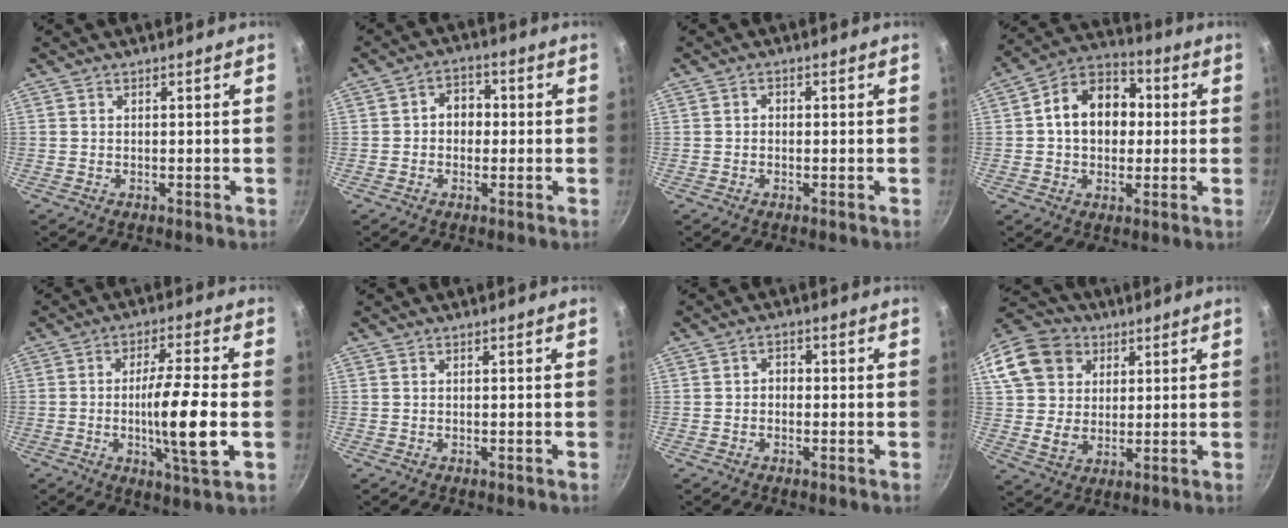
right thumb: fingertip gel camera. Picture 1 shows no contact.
{"total": 5.1, "force": [-0.1, 4.2, 2.9], "torque": [-0.010, 0.013, -0.010]}
{"total": 1.0, "force": [-0.3, 0.9, 0.5], "torque": [-0.007, 0.005, -0.007]}
{"total": 13.6, "force": [1.2, 10.3, 8.8], "torque": [-0.100, 0.026, -0.001]}
{"total": 12.0, "force": [-1.9, 1.5, 11.7], "torque": [-0.198, 0.009, -0.036]}
{"total": 0.0}
{"total": 2.2, "force": [-0.4, 1.8, 1.2], "torque": [-0.008, 0.010, -0.012]}
{"total": 18.6, "force": [6.9, 14.8, 8.9], "torque": [-0.189, 0.019, 0.124]}